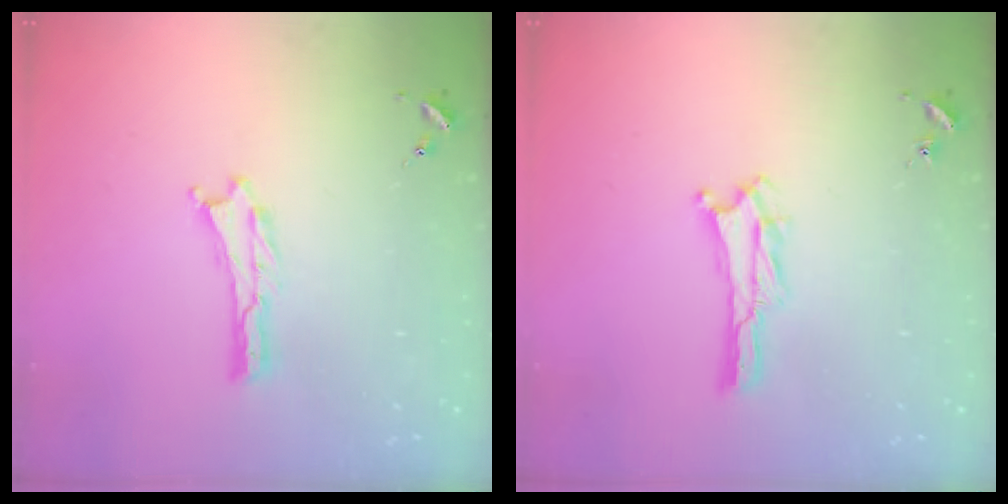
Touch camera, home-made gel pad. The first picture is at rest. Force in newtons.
{"total": 1.3, "press": 1.3, "slide": 0.4}